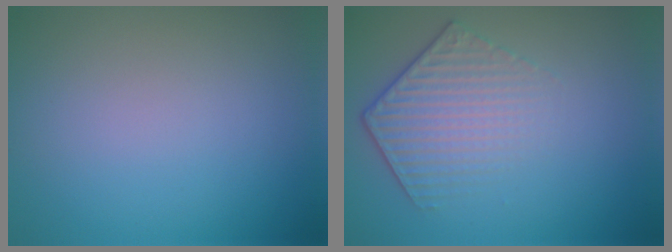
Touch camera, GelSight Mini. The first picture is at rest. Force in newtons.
{"total": 4.5, "press": 3.2, "slide": 3.1}